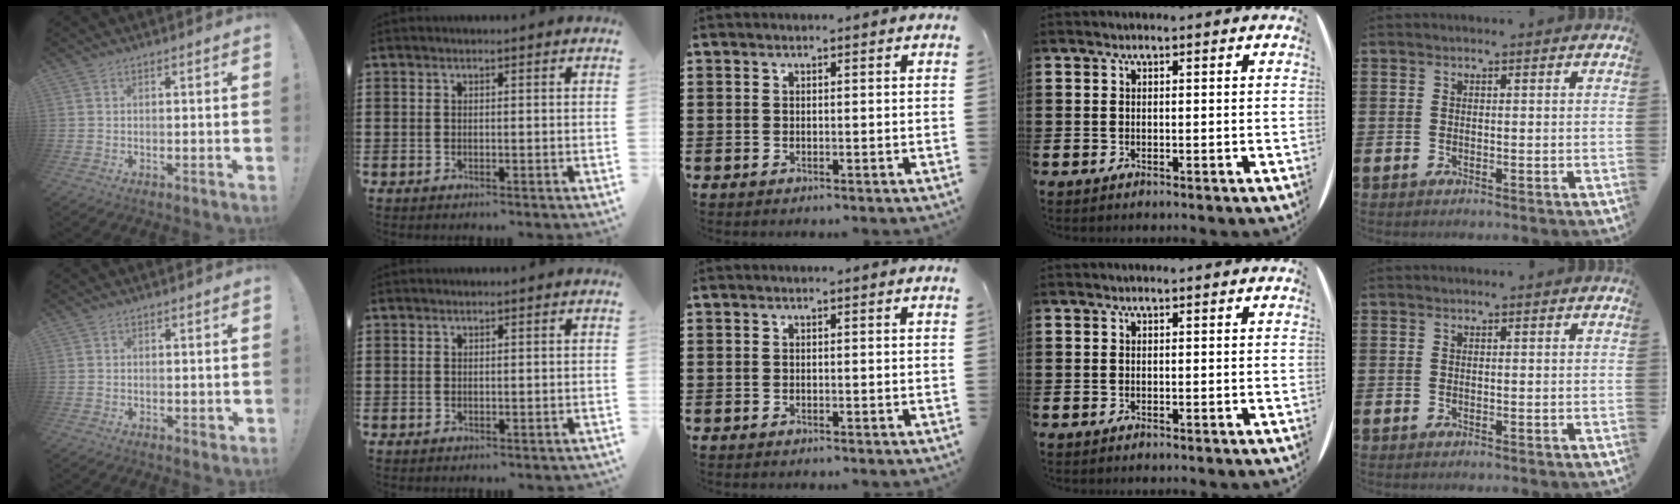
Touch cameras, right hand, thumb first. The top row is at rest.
{"thumb": {"total": 1.5, "force": [0.2, 1.1, 0.9], "torque": [-0.002, -0.002, 0.002]}, "index": {"total": 0.6, "force": [0.1, 0.6, 0.0], "torque": [-0.002, 0.004, 0.002]}}